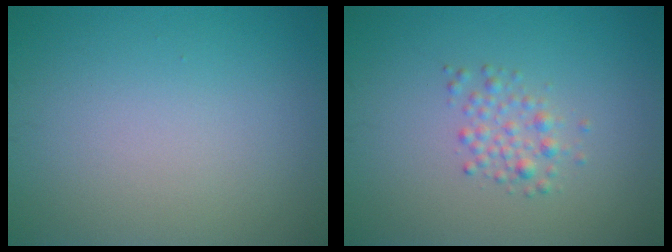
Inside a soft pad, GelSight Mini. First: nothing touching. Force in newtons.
{"total": 1.8, "press": 1.8, "slide": 0.0}